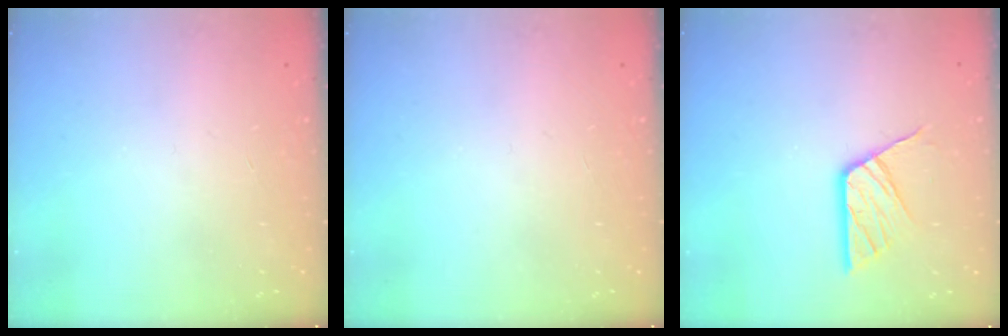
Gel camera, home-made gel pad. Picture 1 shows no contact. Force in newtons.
{"total": 0.0}
{"total": 11.4, "press": 11.4, "slide": 1.0}